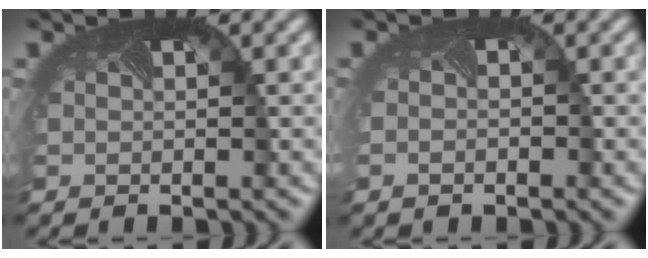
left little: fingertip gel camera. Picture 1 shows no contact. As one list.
[{"total": 0.8, "force": [-0.5, 0.5, 0.5], "torque": [-0.007, -0.005, -0.006]}]